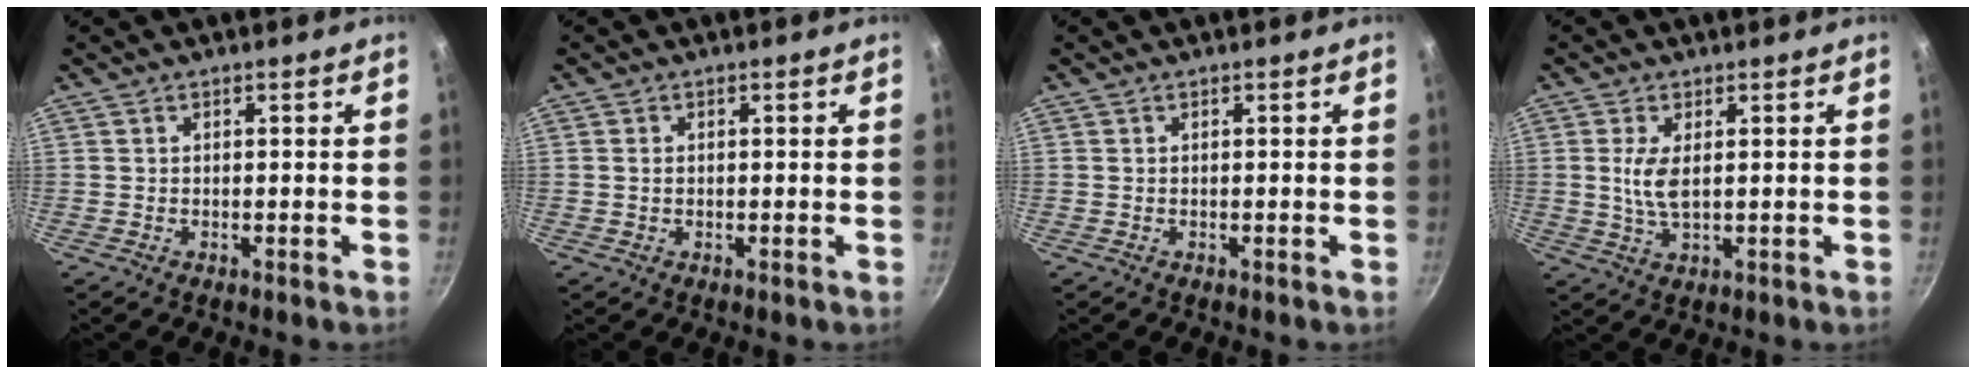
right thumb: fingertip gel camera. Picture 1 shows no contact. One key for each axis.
{"total": 0.9, "fx": 0.0, "fy": 0.8, "fz": 0.6, "tx": -0.009, "ty": 0.002, "tz": 0.001}
{"total": 0.0}
{"total": 4.7, "fx": 0.7, "fy": 1.8, "fz": 4.3, "tx": -0.091, "ty": -0.005, "tz": 0.017}